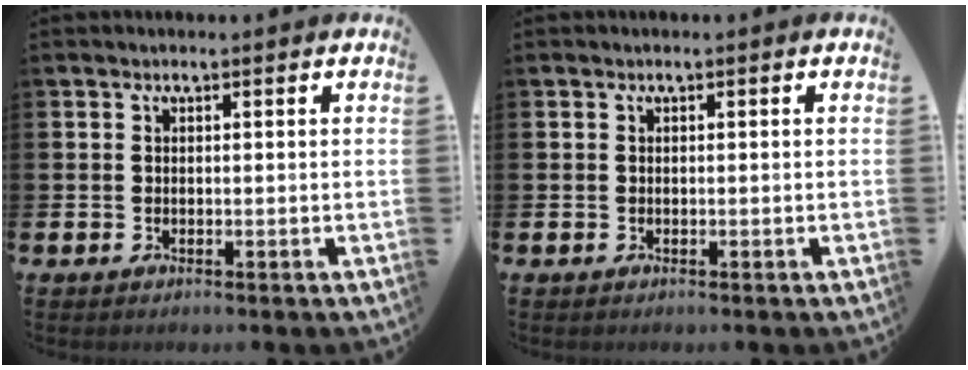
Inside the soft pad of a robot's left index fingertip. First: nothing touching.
{"total": 0.0}